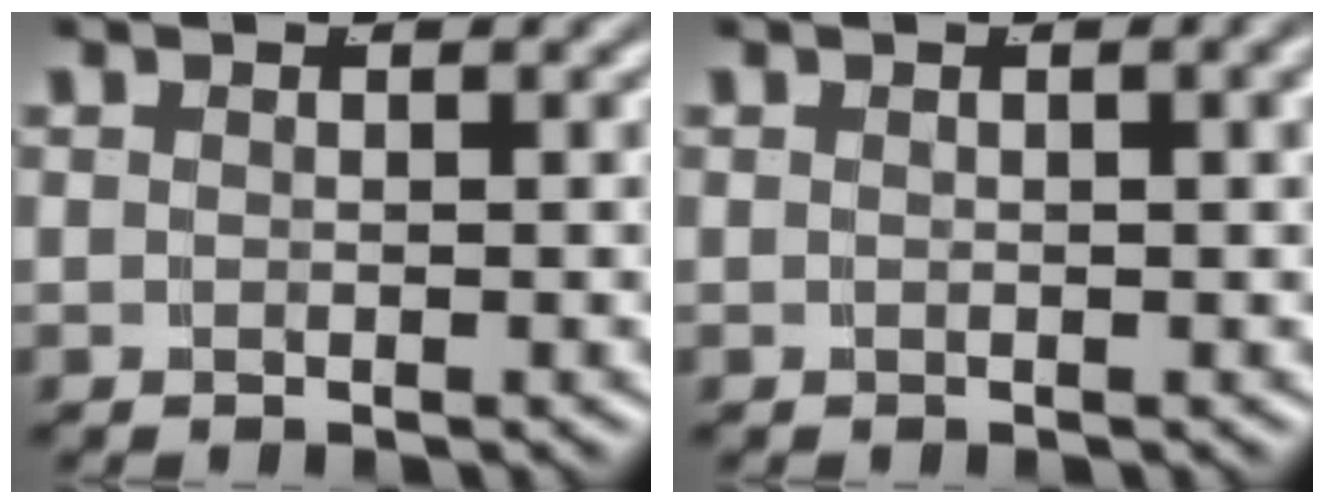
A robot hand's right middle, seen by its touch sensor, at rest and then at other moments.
{"total": 0.9, "force": [0.2, -0.1, 0.9], "torque": [-0.011, 0.003, 0.005]}